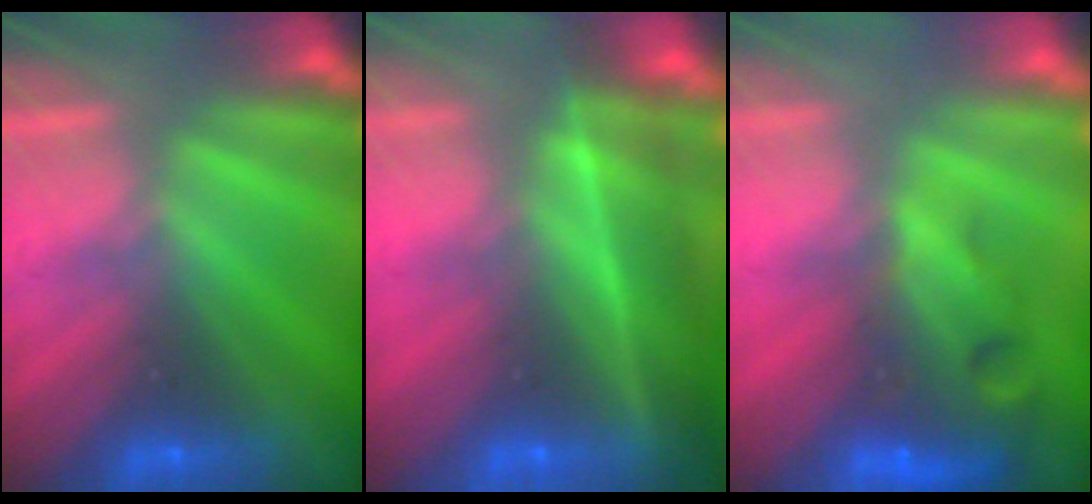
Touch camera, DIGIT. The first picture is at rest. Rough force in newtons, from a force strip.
{"total": 11.1}
{"total": 9.3}